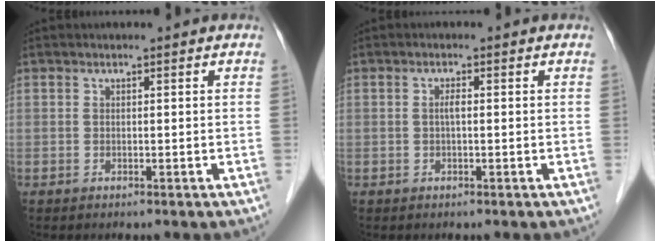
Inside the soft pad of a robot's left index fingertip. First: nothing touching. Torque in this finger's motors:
{"motor_torque": [0.33, 0.13, 0.02, 0.01]}